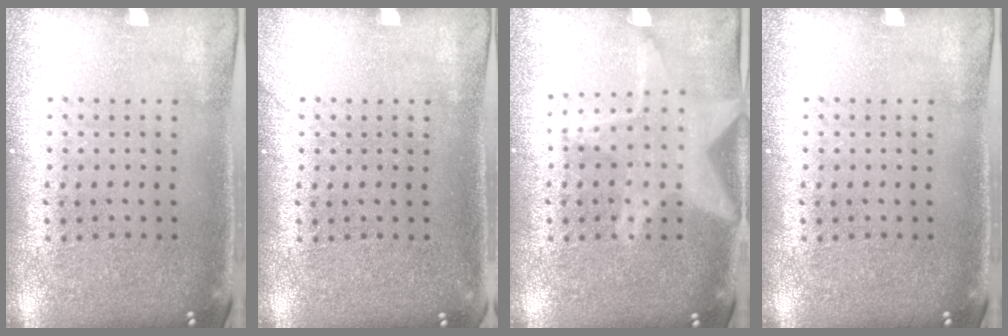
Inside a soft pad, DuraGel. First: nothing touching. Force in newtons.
{"total": 0.7, "press": 0.7, "slide": 0.1}
{"total": 3.1, "press": 3.0, "slide": 0.4}
{"total": 0.0}